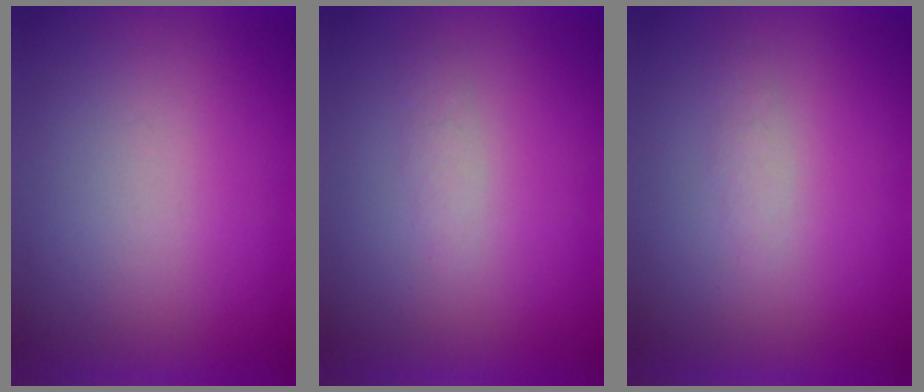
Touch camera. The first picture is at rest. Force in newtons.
{"total": 1.3}
{"total": 1.3}